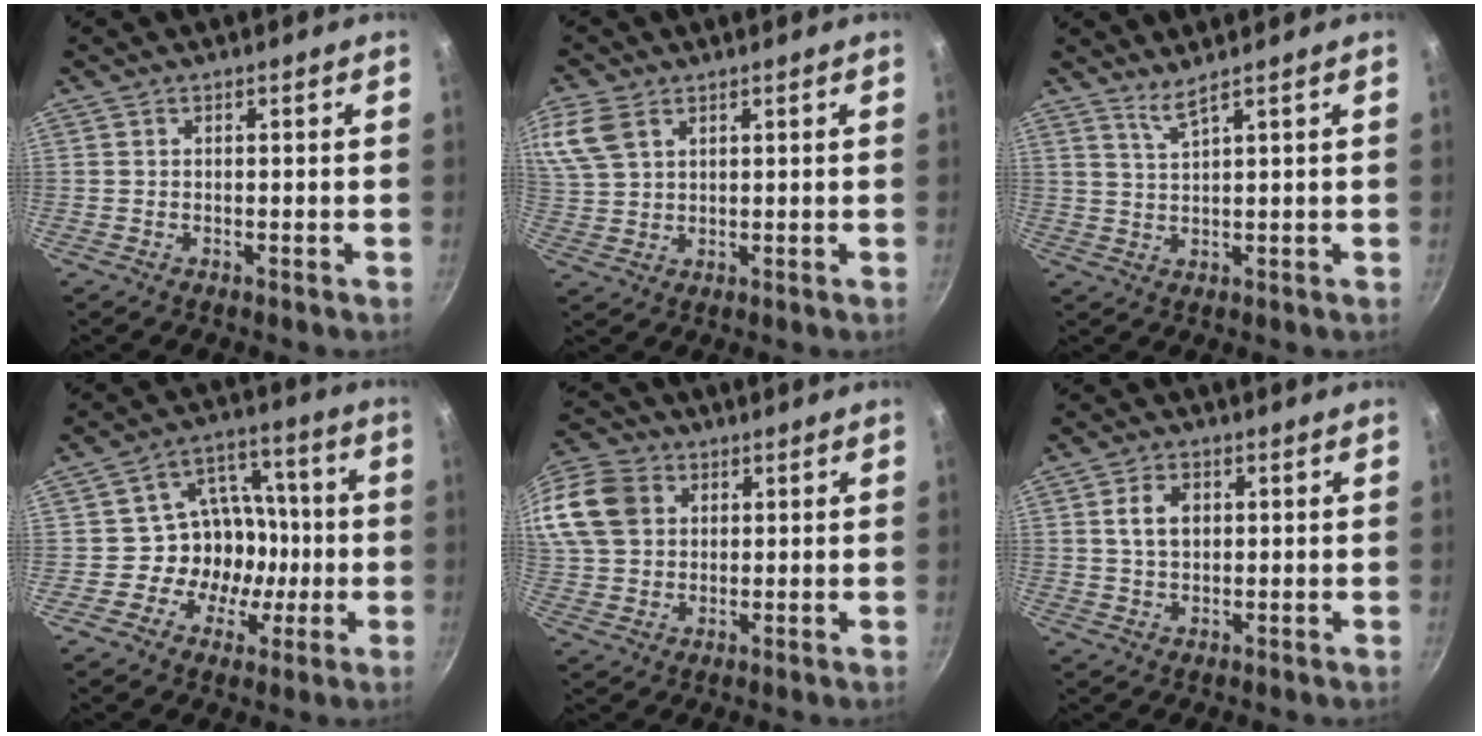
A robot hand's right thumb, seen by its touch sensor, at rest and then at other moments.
{"total": 9.3, "force": [4.5, 6.0, 5.6], "torque": [-0.122, 0.008, 0.094]}
{"total": 2.9, "force": [2.2, -0.5, 1.8], "torque": [-0.039, -0.022, 0.046]}
{"total": 12.7, "force": [-2.2, 11.2, 5.5], "torque": [-0.032, 0.039, -0.044]}
{"total": 23.8, "force": [7.1, 19.0, 12.5], "torque": [-0.312, 0.053, 0.132]}
{"total": 5.1, "force": [1.2, 3.5, 3.5], "torque": [-0.050, 0.001, 0.022]}